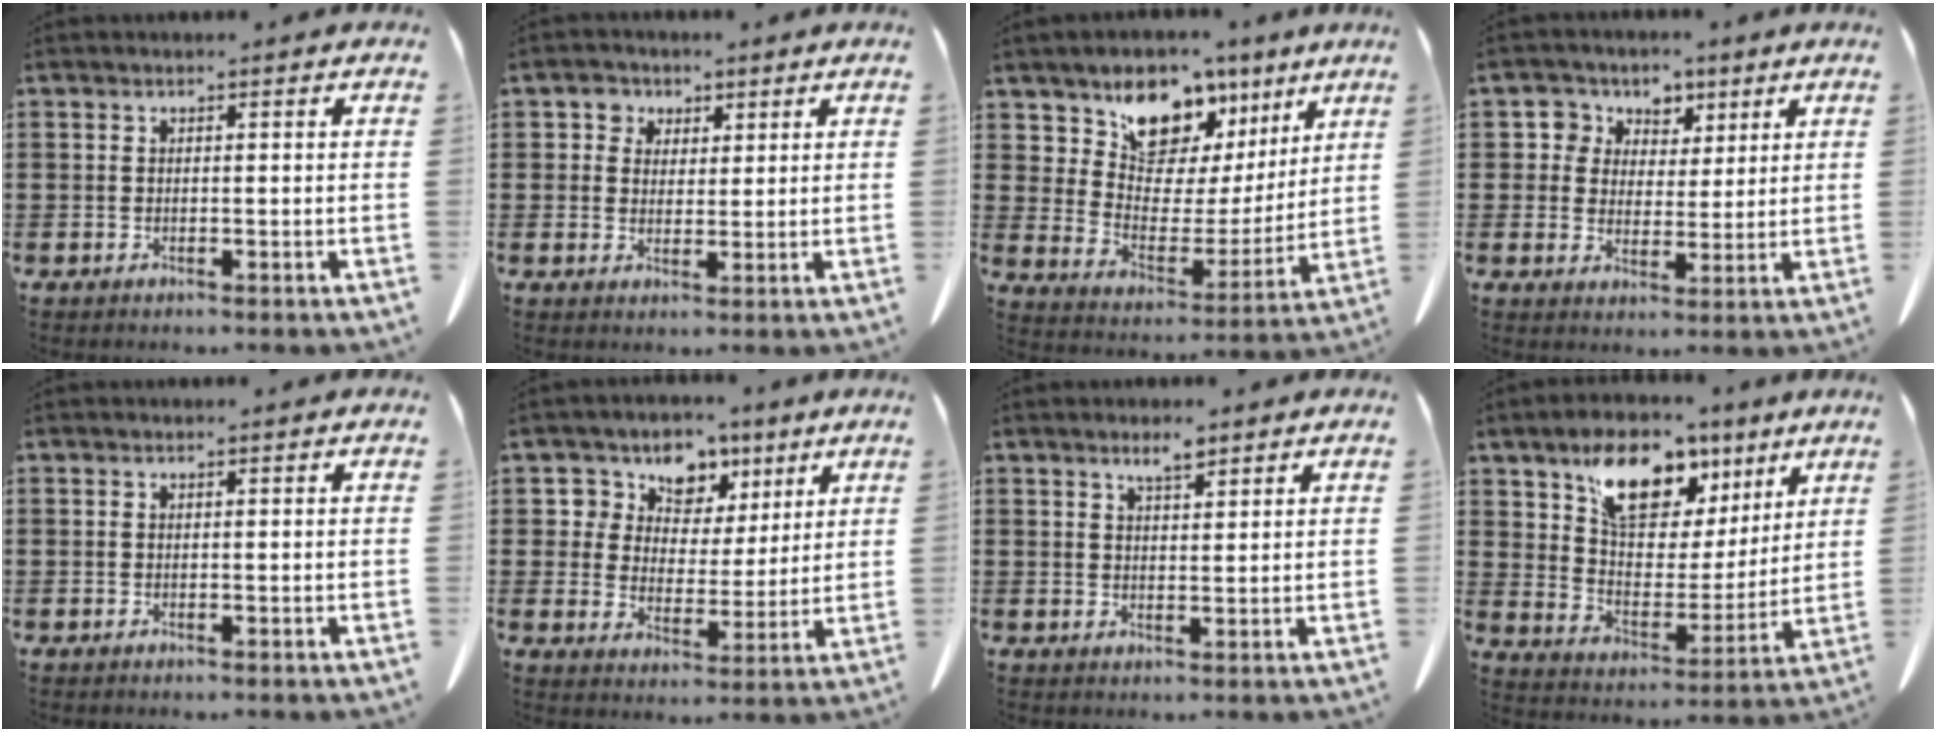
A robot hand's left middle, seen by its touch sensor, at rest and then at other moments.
{"total": 3.5, "force": [1.9, 2.9, 0.5], "torque": [-0.019, 0.008, 0.033]}
{"total": 9.2, "force": [6.9, 5.4, 2.7], "torque": [-0.082, -0.045, 0.126]}
{"total": 5.3, "force": [2.8, 4.4, 0.3], "torque": [-0.041, 0.003, 0.048]}
{"total": 0.0}
{"total": 7.0, "force": [4.3, 5.3, 1.4], "torque": [-0.064, -0.017, 0.077]}
{"total": 3.0, "force": [2.4, 0.7, 1.7], "torque": [-0.028, -0.002, 0.042]}
{"total": 12.0, "force": [8.1, 6.7, 5.8], "torque": [-0.128, -0.025, 0.149]}